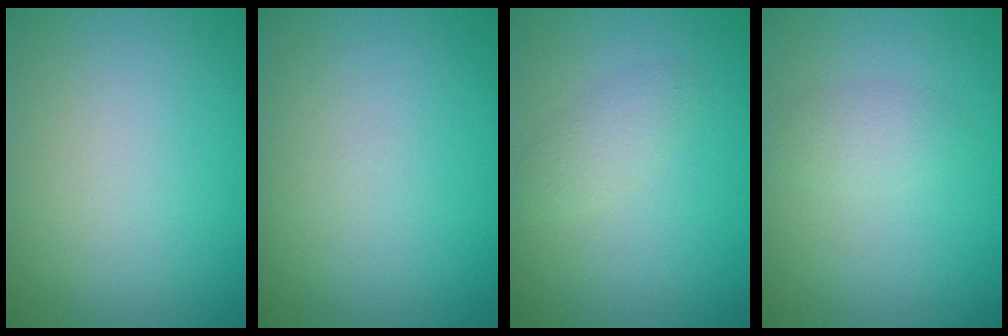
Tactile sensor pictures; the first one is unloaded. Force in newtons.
{"total": 0.0}
{"total": 1.6, "press": 1.6, "slide": 0.1}
{"total": 1.5, "press": 1.5, "slide": 0.0}